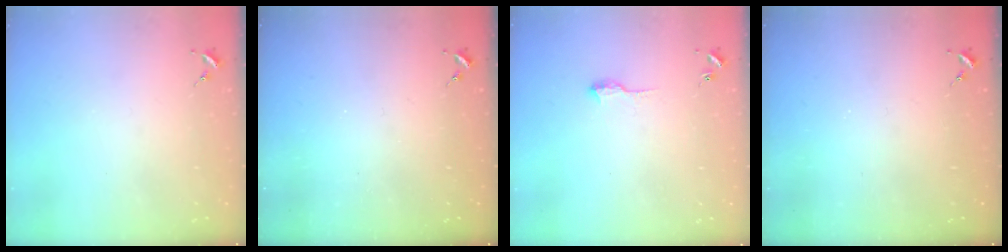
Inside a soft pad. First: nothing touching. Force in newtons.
{"total": 0.0}
{"total": 5.9, "press": 5.8, "slide": 0.6}
{"total": 0.0}